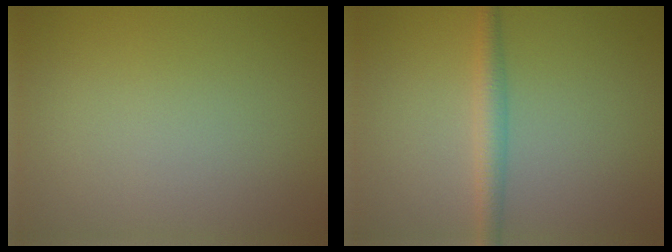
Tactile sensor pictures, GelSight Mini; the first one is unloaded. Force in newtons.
{"total": 2.2, "press": 2.2, "slide": 0.0}